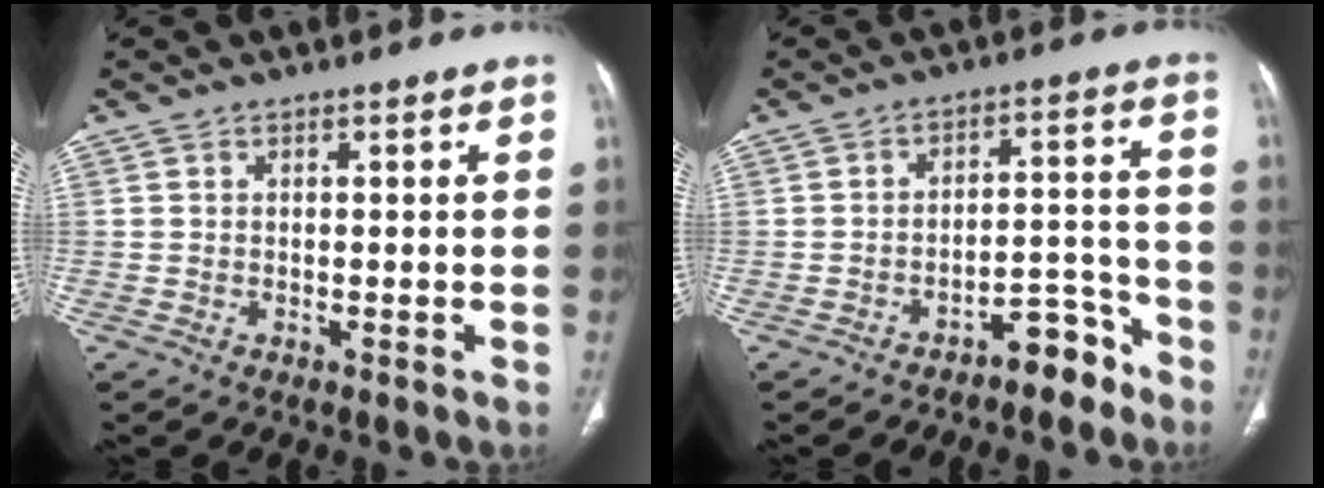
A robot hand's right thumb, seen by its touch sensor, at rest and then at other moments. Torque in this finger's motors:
{"motor_torque": [0.79, -0.03, 0.78, -0.68, 0.00]}